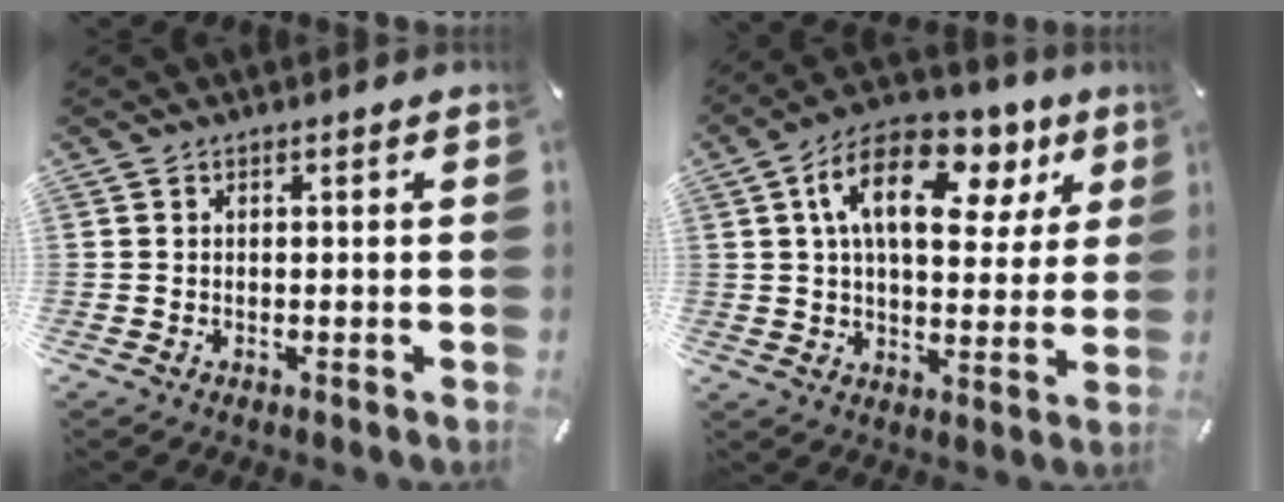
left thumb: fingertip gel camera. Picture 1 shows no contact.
{"total": 16.9, "force": [7.2, 9.5, 11.9], "torque": [-0.195, -0.018, 0.122]}